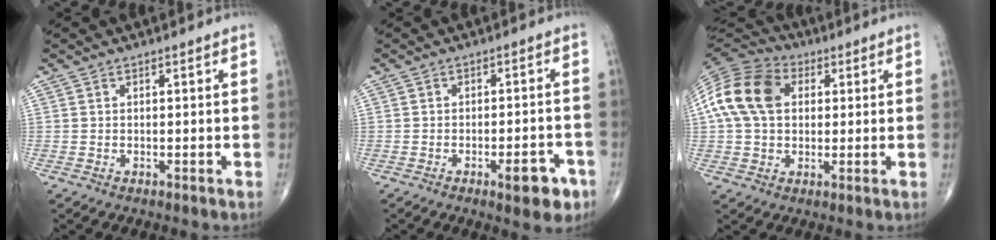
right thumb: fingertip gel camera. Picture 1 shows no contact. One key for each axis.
{"total": 6.6, "fx": -3.4, "fy": 2.3, "fz": 5.2, "tx": -0.050, "ty": 0.016, "tz": -0.040}
{"total": 14.7, "fx": 2.9, "fy": 10.5, "fz": 9.8, "tx": -0.183, "ty": 0.023, "tz": 0.043}